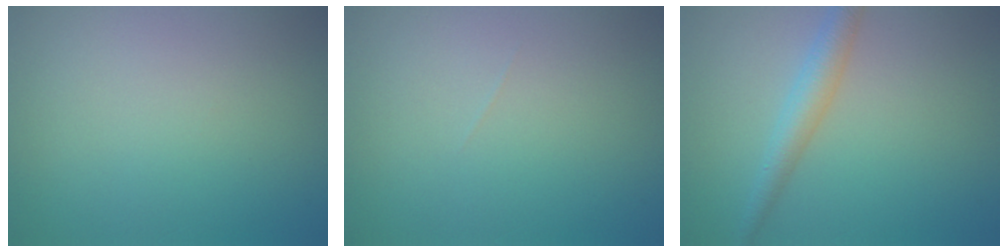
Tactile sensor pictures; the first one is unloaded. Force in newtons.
{"total": 0.0}
{"total": 2.8, "press": 2.8, "slide": 0.0}